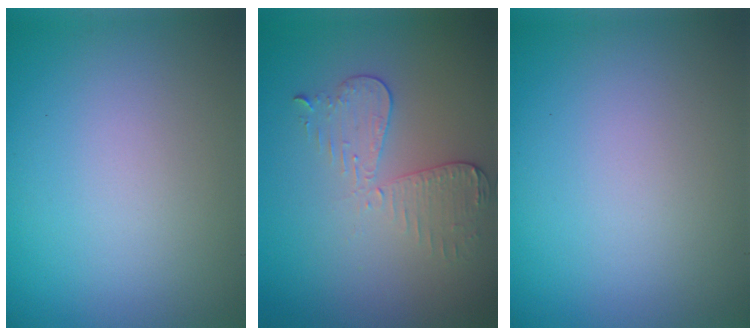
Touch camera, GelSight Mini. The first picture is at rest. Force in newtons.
{"total": 2.9, "press": 2.7, "slide": 1.2}
{"total": 0.0}